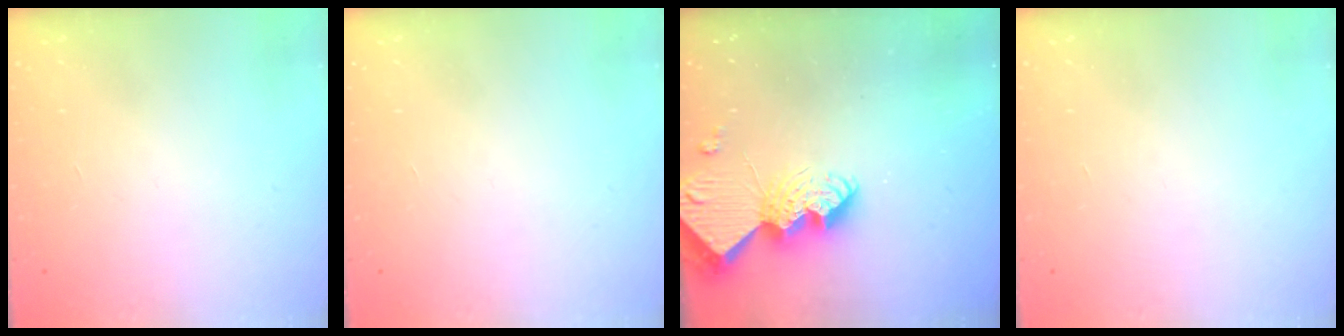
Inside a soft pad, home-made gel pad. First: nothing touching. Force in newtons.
{"total": 0.0}
{"total": 11.1, "press": 11.0, "slide": 1.0}
{"total": 0.0}